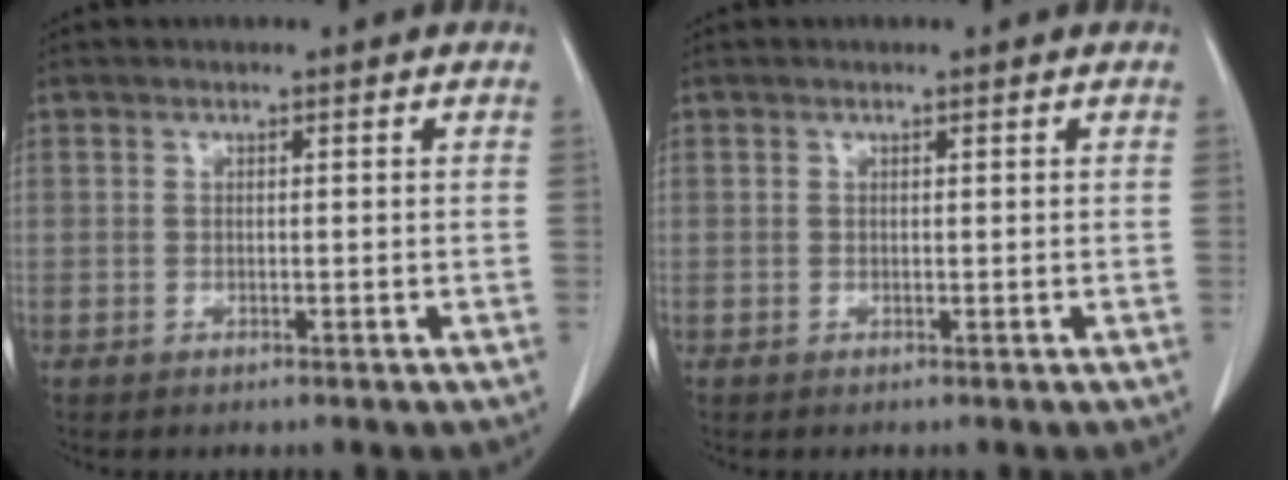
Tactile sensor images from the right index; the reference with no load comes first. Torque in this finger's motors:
{"motor_torque": [0.05, -0.01, 0.01, 0.01]}